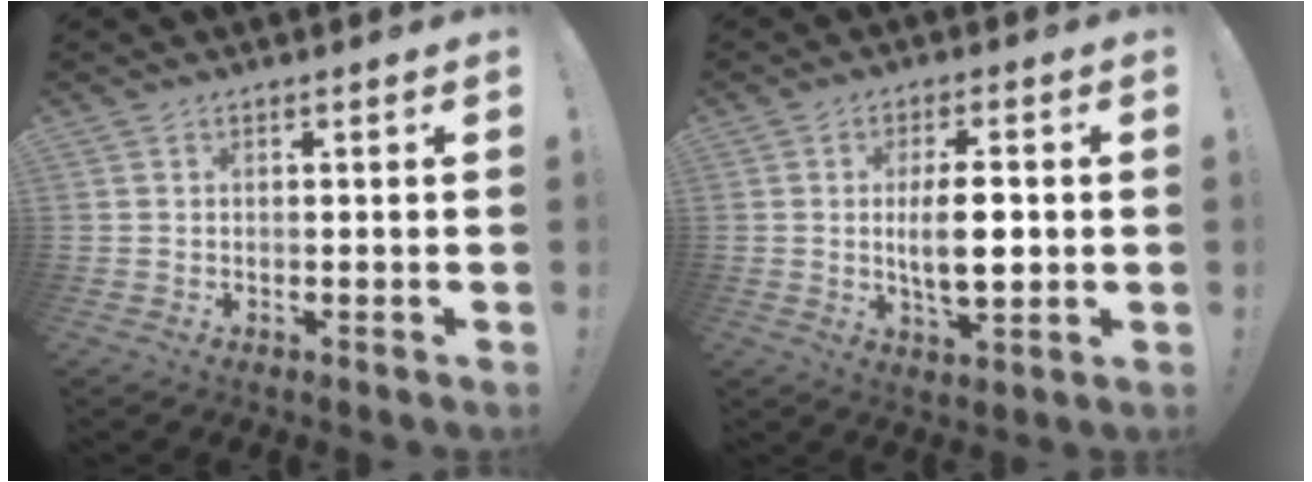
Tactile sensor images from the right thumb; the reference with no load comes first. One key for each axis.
{"total": 10.0, "fx": 0.1, "fy": 3.5, "fz": 9.4, "tx": -0.165, "ty": -0.011, "tz": -0.007}